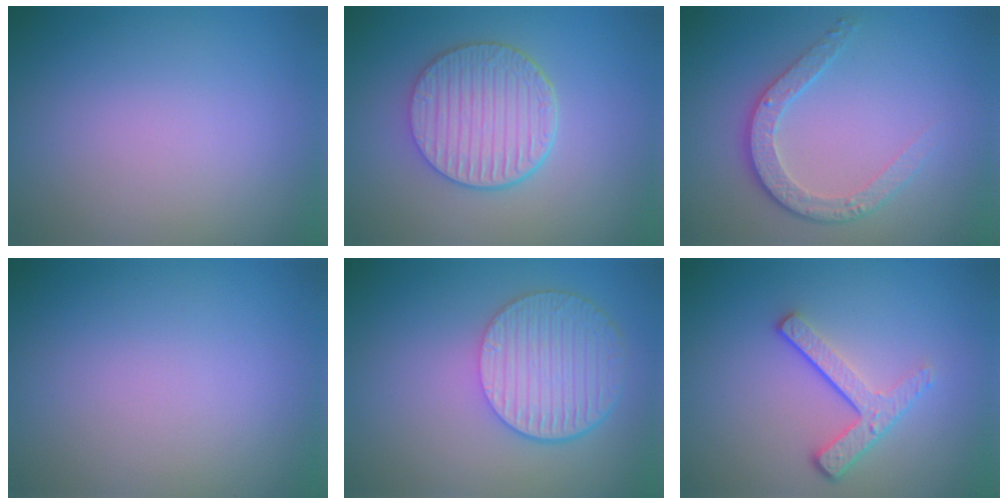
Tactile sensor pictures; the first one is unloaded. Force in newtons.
{"total": 6.3, "press": 4.7, "slide": 4.1}
{"total": 3.8, "press": 2.9, "slide": 2.5}
{"total": 0.0}
{"total": 6.0, "press": 4.4, "slide": 4.0}
{"total": 3.5, "press": 2.5, "slide": 2.5}